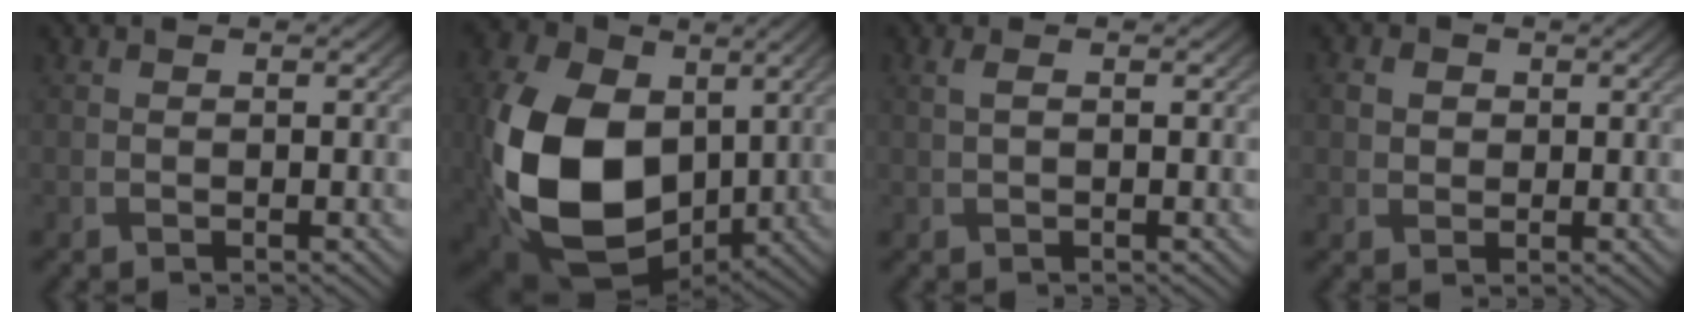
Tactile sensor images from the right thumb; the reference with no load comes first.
{"total": 17.6, "force": [-0.6, 12.4, 12.5], "torque": [-0.304, -0.016, -0.017]}
{"total": 1.1, "force": [0.1, 0.2, 1.1], "torque": [-0.029, 0.005, 0.003]}
{"total": 2.3, "force": [0.4, 2.0, 0.9], "torque": [-0.027, -0.004, 0.006]}